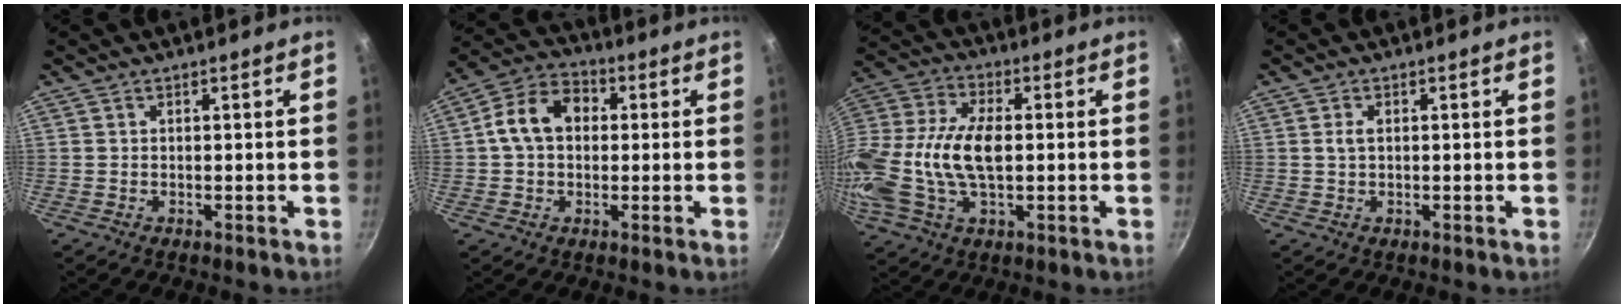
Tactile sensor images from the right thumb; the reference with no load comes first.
{"total": 10.5, "force": [1.2, 7.9, 6.9], "torque": [-0.093, 0.026, 0.001]}
{"total": 20.1, "force": [-0.6, 11.0, 16.8], "torque": [-0.357, 0.019, -0.022]}
{"total": 1.9, "force": [0.2, 1.1, 1.5], "torque": [-0.025, 0.004, 0.004]}